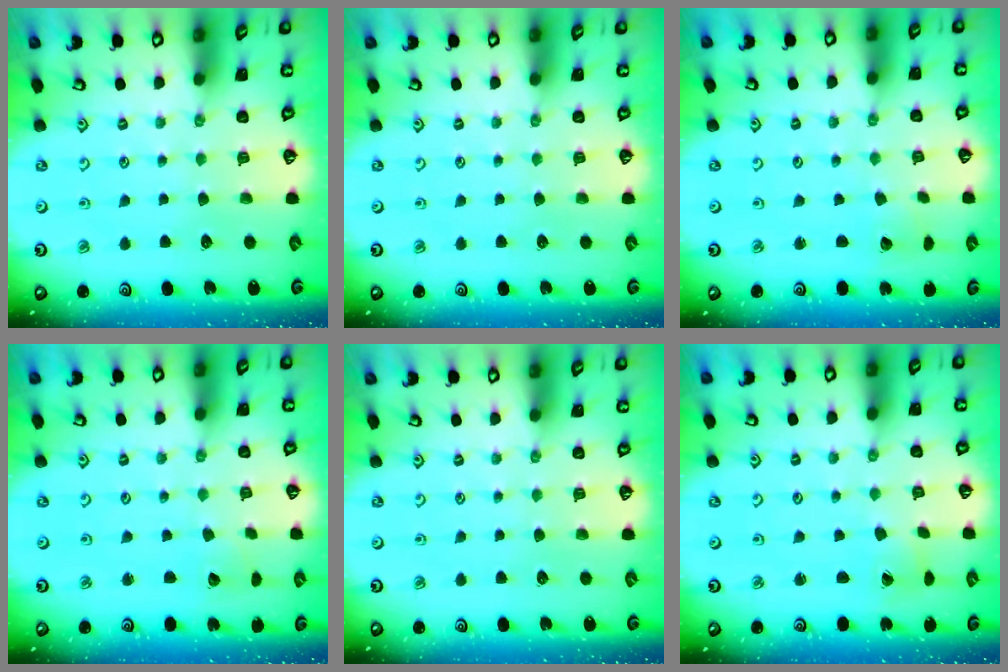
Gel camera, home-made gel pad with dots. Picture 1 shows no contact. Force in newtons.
{"total": 0.0}
{"total": 2.2, "press": 2.2, "slide": 0.2}
{"total": 2.1, "press": 2.1, "slide": 0.2}
{"total": 0.0}
{"total": 1.6, "press": 1.5, "slide": 0.3}